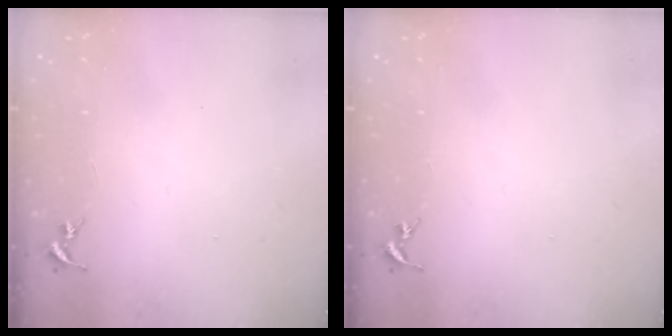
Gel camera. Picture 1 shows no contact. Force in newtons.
{"total": 0.0}